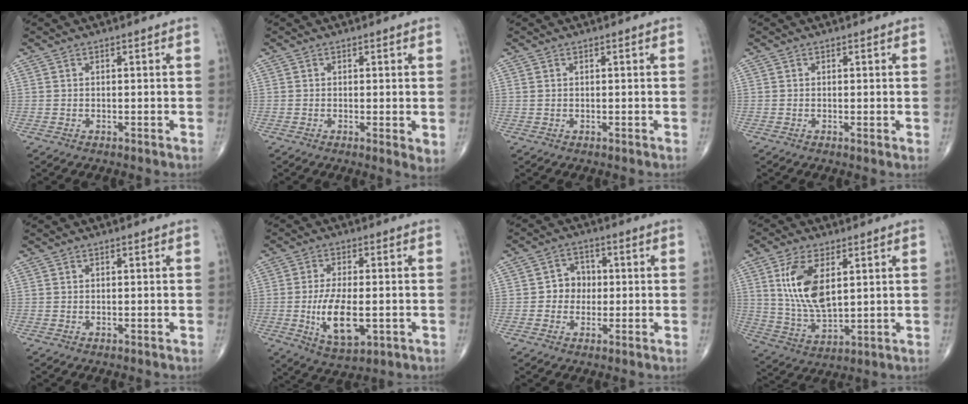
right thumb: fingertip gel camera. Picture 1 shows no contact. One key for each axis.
{"total": 2.6, "fx": -0.1, "fy": 0.7, "fz": 2.5, "tx": -0.036, "ty": -0.010, "tz": -0.005}
{"total": 0.0}
{"total": 0.7, "fx": 0.1, "fy": 0.1, "fz": 0.7, "tx": -0.012, "ty": -0.003, "tz": -0.002}
{"total": 0.0}
{"total": 10.5, "fx": -2.0, "fy": 4.7, "fz": 9.2, "tx": -0.161, "ty": -0.010, "tz": -0.027}
{"total": 4.9, "fx": -0.1, "fy": 4.4, "fz": 2.1, "tx": 0.001, "ty": 0.011, "tz": -0.012}
{"total": 12.2, "fx": 3.7, "fy": 5.9, "fz": 10.0, "tx": -0.196, "ty": -0.020, "tz": 0.080}